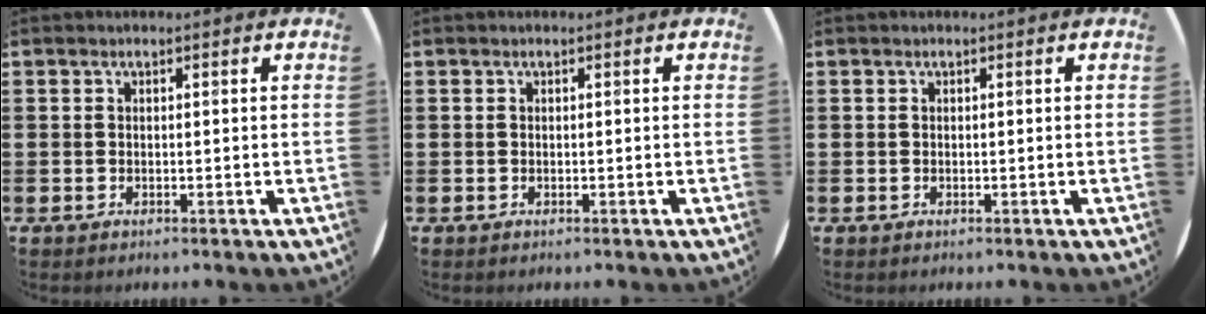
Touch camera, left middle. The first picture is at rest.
{"total": 0.0}
{"total": 0.0}